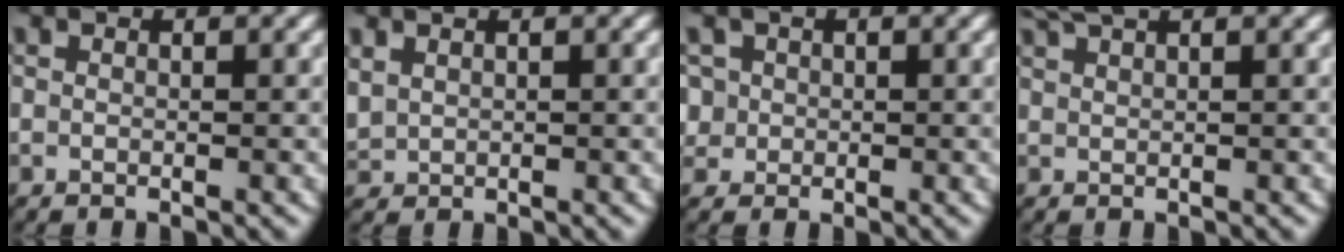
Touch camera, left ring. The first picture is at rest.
{"total": 1.9, "force": [0.7, 1.5, 0.8], "torque": [-0.032, -0.006, 0.025]}
{"total": 3.7, "force": [0.3, 3.5, 1.3], "torque": [-0.042, -0.016, 0.013]}
{"total": 2.5, "force": [2.3, -0.1, 1.1], "torque": [-0.014, 0.005, 0.043]}